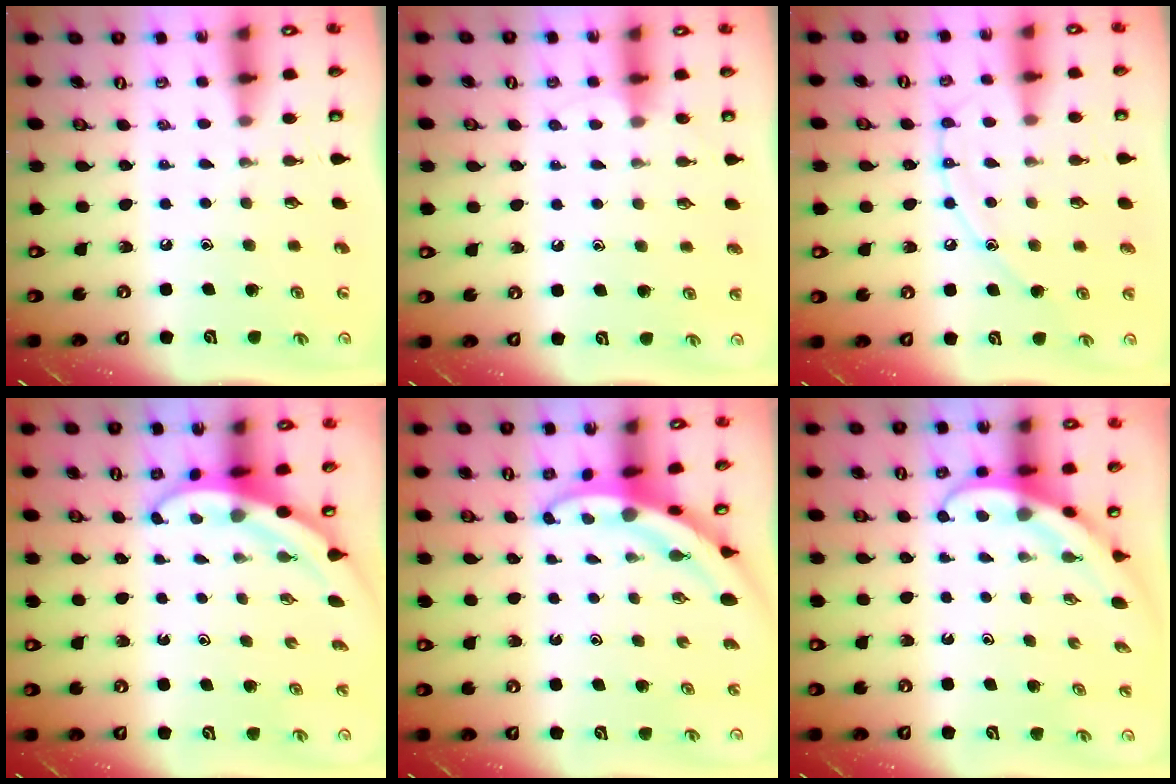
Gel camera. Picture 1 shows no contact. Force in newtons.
{"total": 2.7, "press": 2.7, "slide": 0.3}
{"total": 9.5, "press": 9.4, "slide": 0.7}
{"total": 3.3, "press": 3.3, "slide": 0.1}
{"total": 3.1, "press": 3.1, "slide": 0.3}
{"total": 3.9, "press": 3.8, "slide": 0.3}